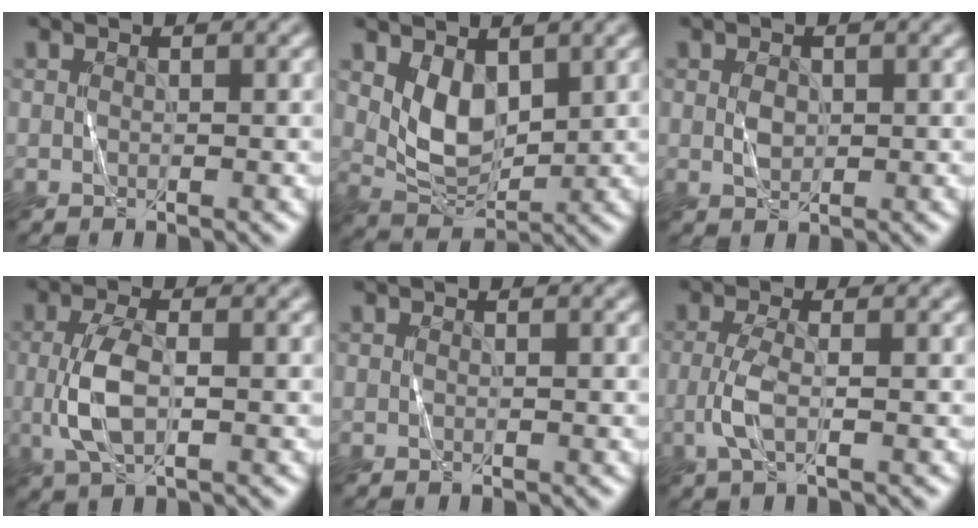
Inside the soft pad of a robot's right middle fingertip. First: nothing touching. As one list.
[{"total": 3.7, "force": [1.6, 2.2, 2.4], "torque": [-0.056, -0.008, 0.039]}, {"total": 1.1, "force": [0.2, 0.9, 0.6], "torque": [-0.019, 0.001, 0.006]}, {"total": 3.6, "force": [-0.1, 1.6, 3.2], "torque": [-0.084, 0.001, -0.002]}, {"total": 0.0}, {"total": 2.3, "force": [-0.5, 0.7, 2.1], "torque": [-0.057, 0.000, -0.014]}]